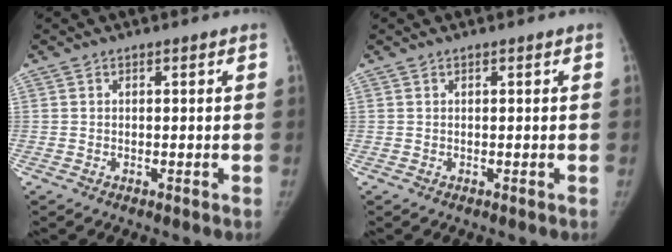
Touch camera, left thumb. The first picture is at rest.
{"total": 0.0}